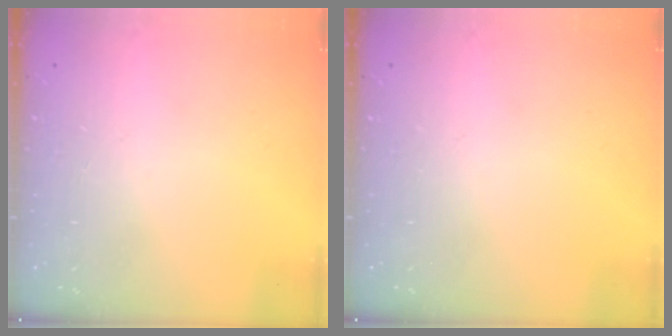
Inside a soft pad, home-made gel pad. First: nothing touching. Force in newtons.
{"total": 0.0}